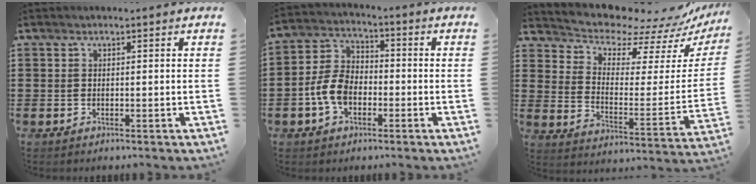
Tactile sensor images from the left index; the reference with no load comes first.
{"total": 7.1, "force": [-2.4, 4.6, 4.8], "torque": [-0.126, 0.005, -0.054]}
{"total": 7.6, "force": [7.2, 1.8, 1.5], "torque": [-0.065, -0.065, 0.125]}